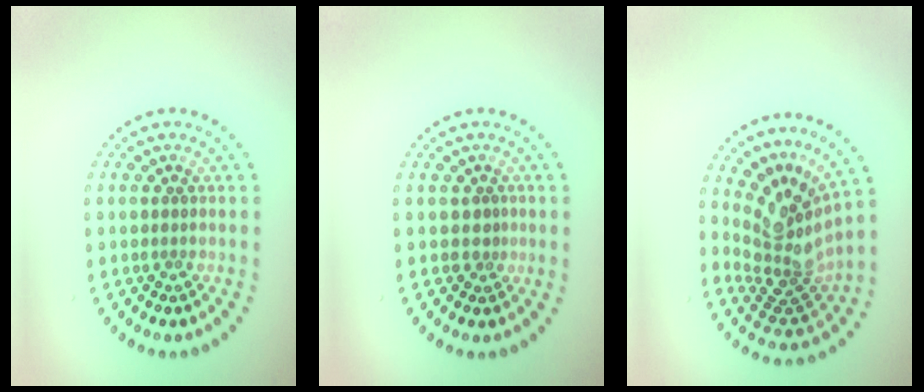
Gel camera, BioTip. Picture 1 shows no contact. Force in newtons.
{"total": 0.7, "press": 0.5, "slide": 0.6}
{"total": 4.7, "press": 3.1, "slide": 3.6}